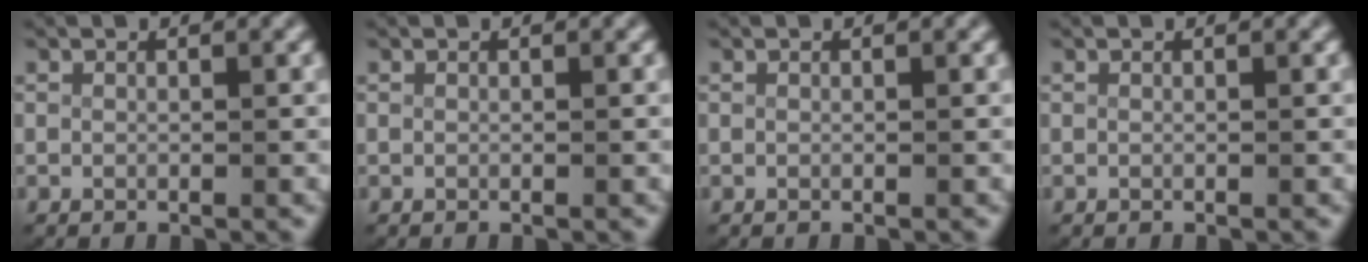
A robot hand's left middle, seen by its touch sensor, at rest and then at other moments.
{"total": 0.0}
{"total": 0.0}
{"total": 0.0}